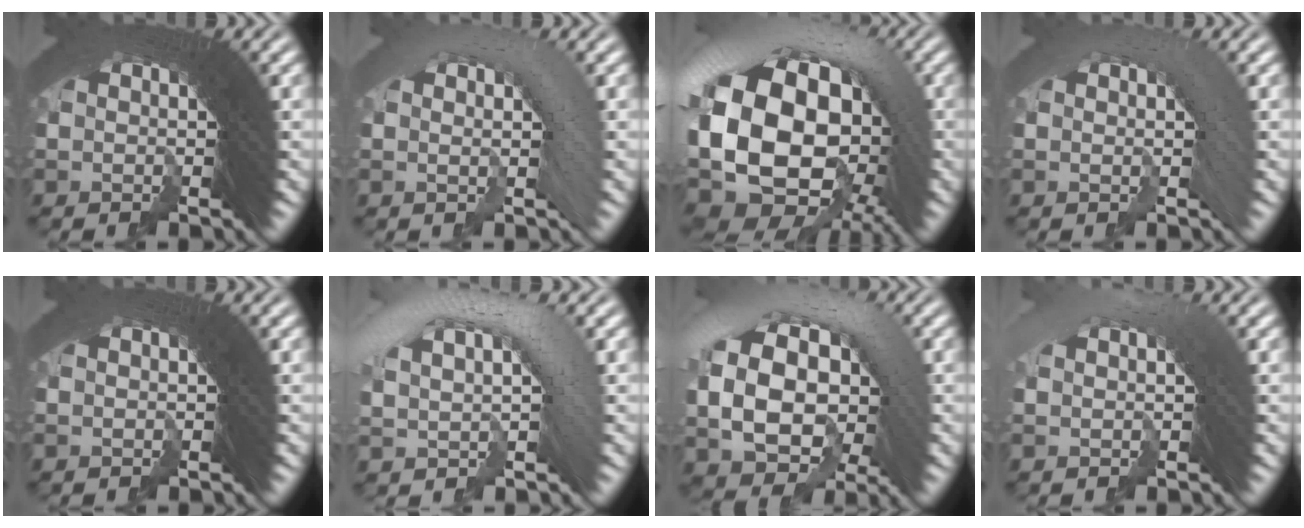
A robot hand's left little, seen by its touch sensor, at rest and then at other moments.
{"total": 2.4, "force": [0.2, 0.8, 2.3], "torque": [-0.023, 0.015, -0.005]}
{"total": 15.5, "force": [-1.9, 10.7, 11.0], "torque": [-0.233, -0.034, -0.030]}
{"total": 1.5, "force": [-0.1, 0.5, 1.4], "torque": [-0.012, 0.009, -0.004]}
{"total": 0.0}
{"total": 5.7, "force": [0.5, 3.1, 4.7], "torque": [-0.083, 0.020, 0.003]}
{"total": 11.1, "force": [-0.7, 8.2, 7.5], "torque": [-0.159, -0.018, -0.018]}
{"total": 1.5, "force": [0.2, 0.8, 1.2], "torque": [-0.017, 0.014, 0.002]}